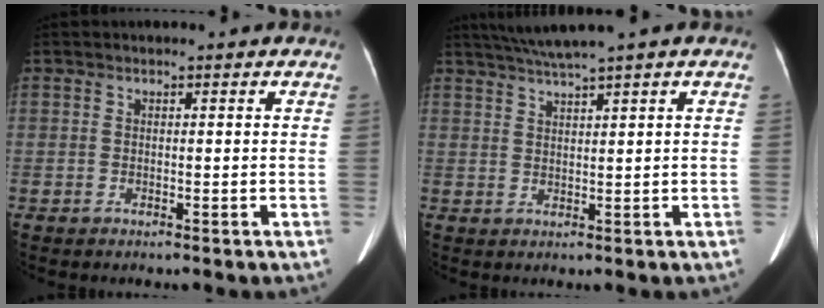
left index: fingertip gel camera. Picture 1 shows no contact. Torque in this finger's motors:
{"motor_torque": [0.14, -0.20, -0.01, 0.07]}